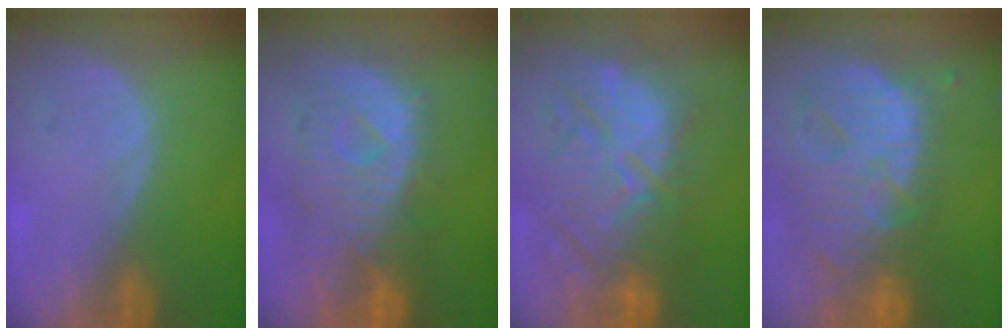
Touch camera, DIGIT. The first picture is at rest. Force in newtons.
{"total": 10.8, "press": 9.7, "slide": 4.8}
{"total": 12.6, "press": 12.0, "slide": 3.8}
{"total": 13.9, "press": 11.7, "slide": 7.4}